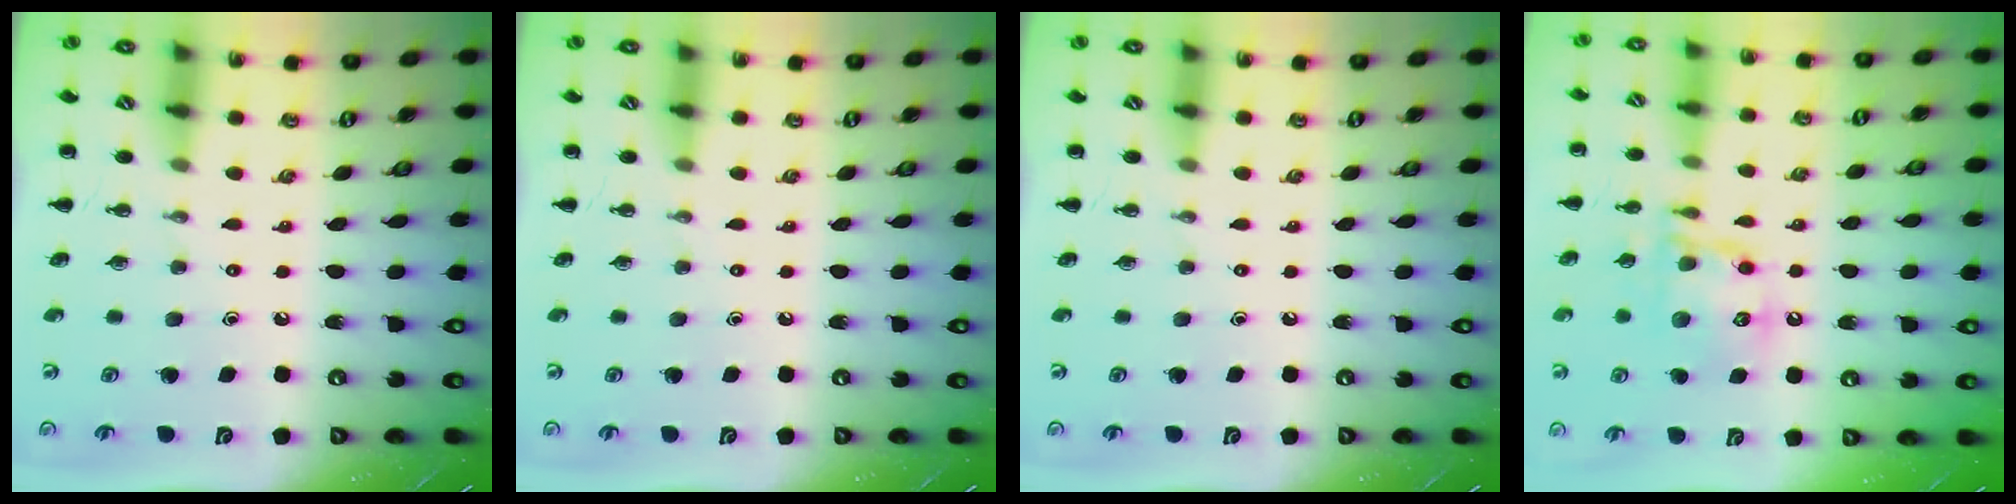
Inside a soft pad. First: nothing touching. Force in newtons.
{"total": 0.0}
{"total": 0.0}
{"total": 15.3, "press": 15.1, "slide": 2.1}